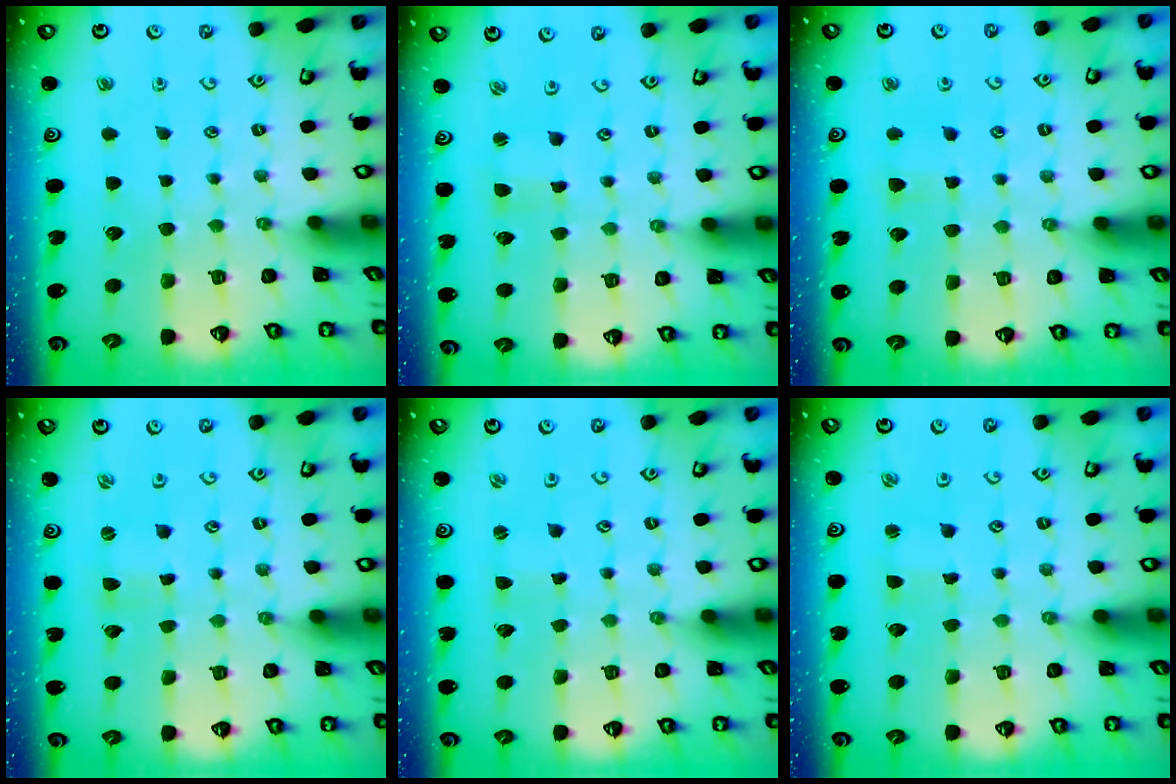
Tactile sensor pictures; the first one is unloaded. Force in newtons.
{"total": 2.3, "press": 2.3, "slide": 0.5}
{"total": 3.9, "press": 3.9, "slide": 0.6}
{"total": 0.0}
{"total": 0.9, "press": 0.9, "slide": 0.1}
{"total": 2.0, "press": 2.0, "slide": 0.4}